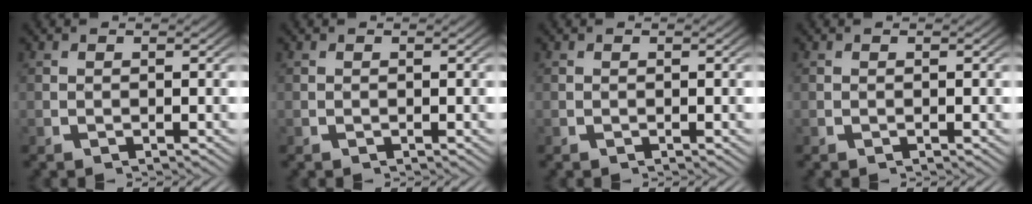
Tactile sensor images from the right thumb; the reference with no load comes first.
{"total": 0.0}
{"total": 0.0}
{"total": 0.0}